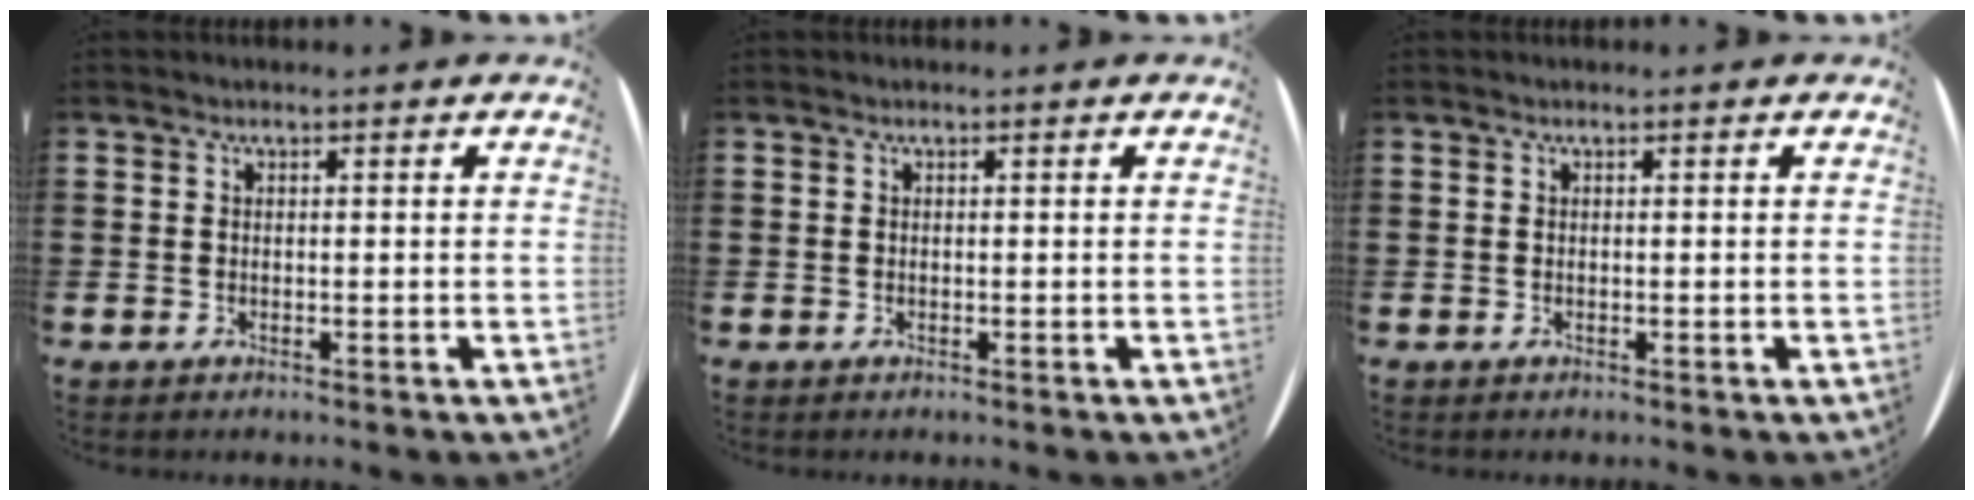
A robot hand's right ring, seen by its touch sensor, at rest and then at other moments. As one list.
[{"total": 0.0}, {"total": 0.0}]